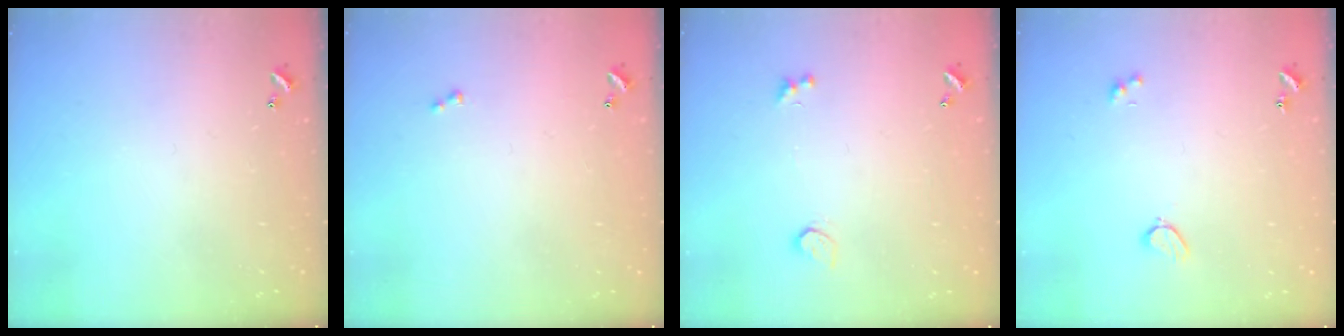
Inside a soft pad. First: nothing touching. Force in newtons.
{"total": 0.7, "press": 0.6, "slide": 0.4}
{"total": 1.7, "press": 1.1, "slide": 1.2}
{"total": 3.6, "press": 3.5, "slide": 0.8}